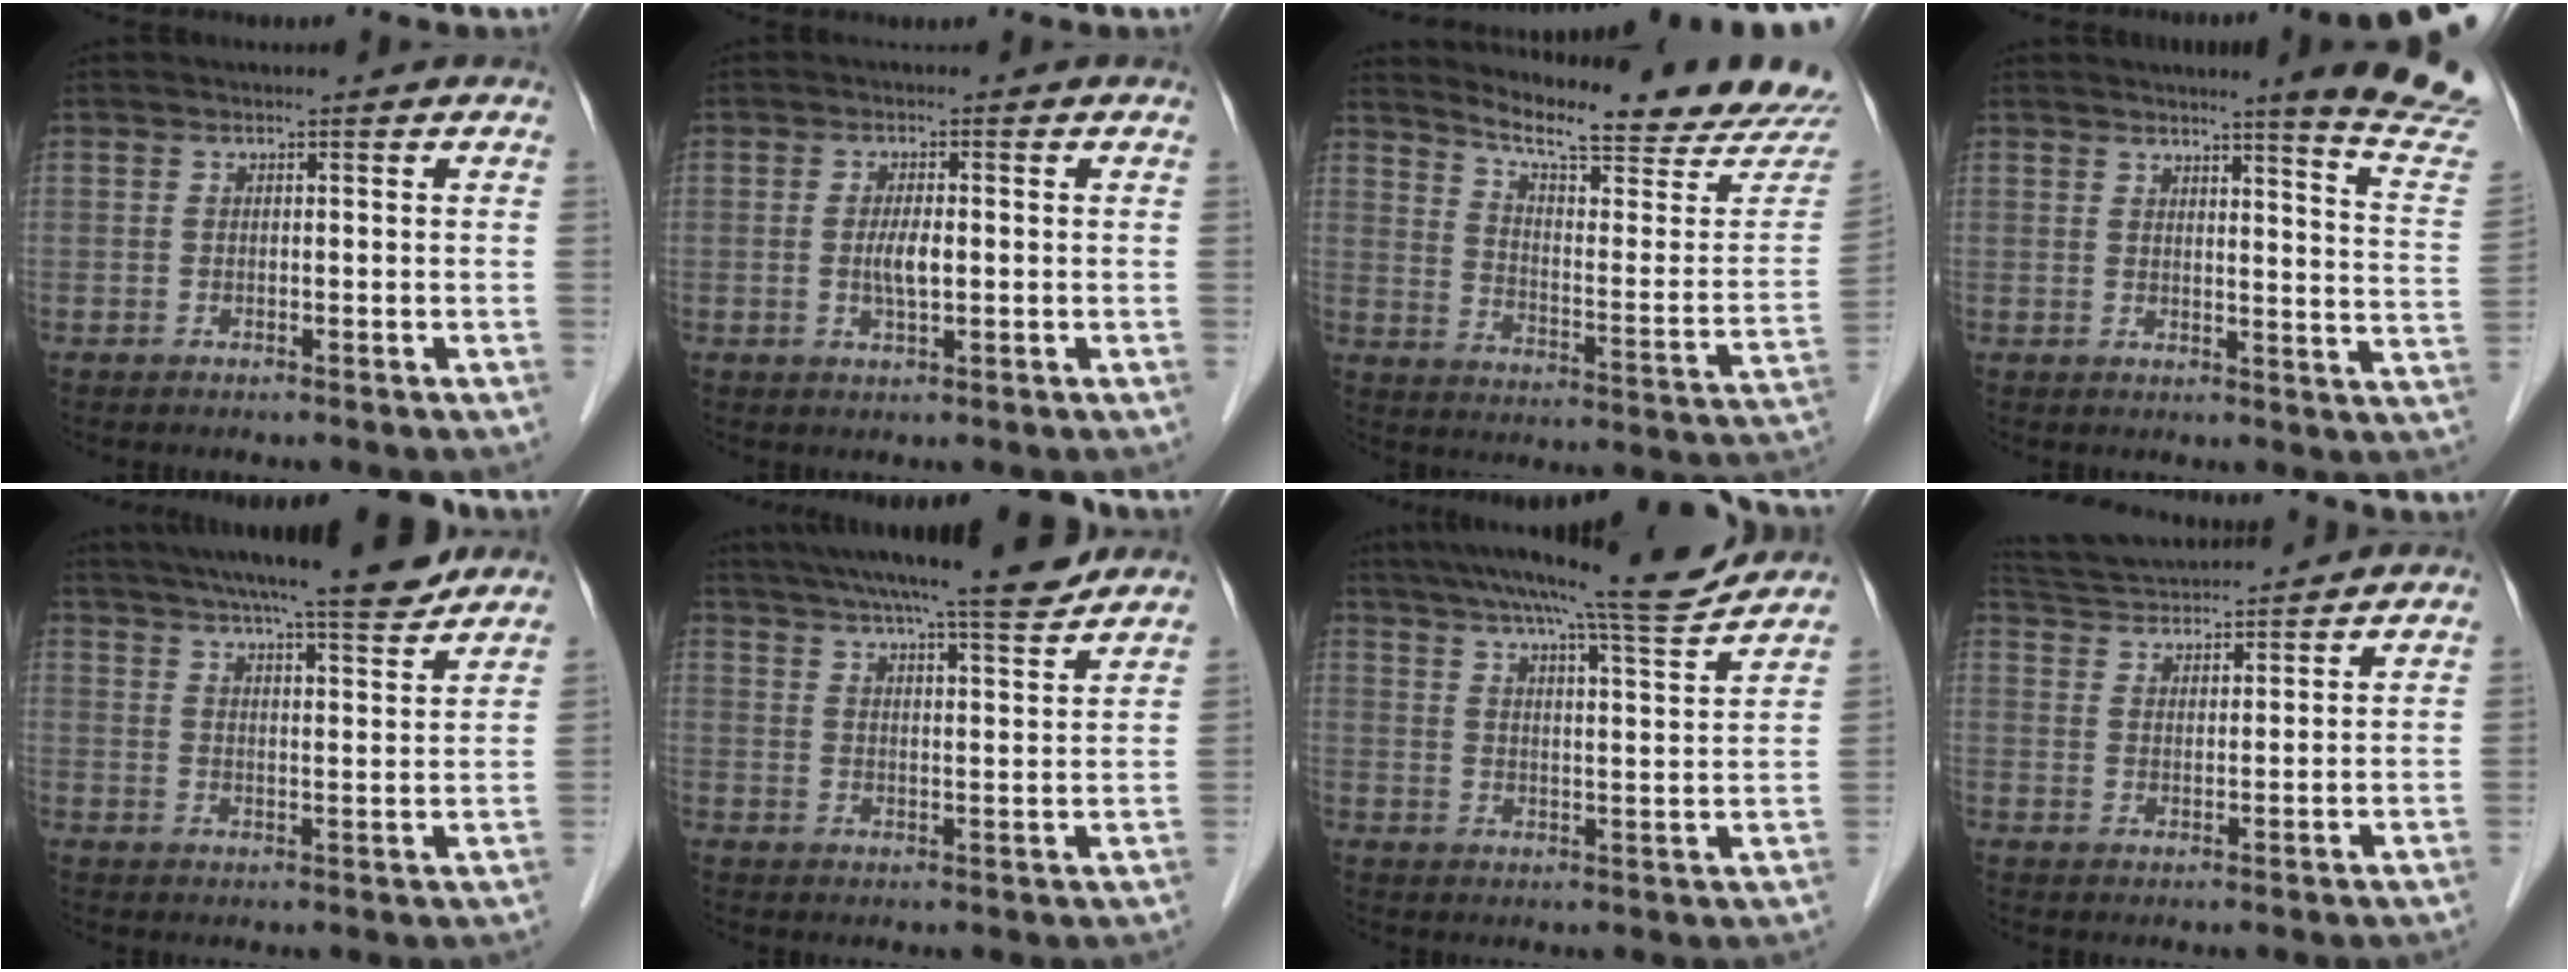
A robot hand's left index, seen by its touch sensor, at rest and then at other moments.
{"total": 3.0, "force": [-0.2, 0.6, 2.9], "torque": [-0.058, -0.002, -0.003]}
{"total": 21.0, "force": [20.0, 0.3, 6.6], "torque": [-0.108, -0.096, 0.258]}
{"total": 12.6, "force": [11.4, -1.6, 5.0], "torque": [-0.050, -0.094, 0.110]}
{"total": 15.4, "force": [13.7, 0.6, 7.1], "torque": [-0.111, 0.007, 0.192]}
{"total": 15.2, "force": [13.6, 0.1, 6.7], "torque": [-0.108, 0.005, 0.190]}
{"total": 14.2, "force": [12.9, -0.8, 5.9], "torque": [-0.095, -0.014, 0.180]}
{"total": 10.7, "force": [10.3, 0.7, 2.8], "torque": [-0.064, 0.030, 0.171]}